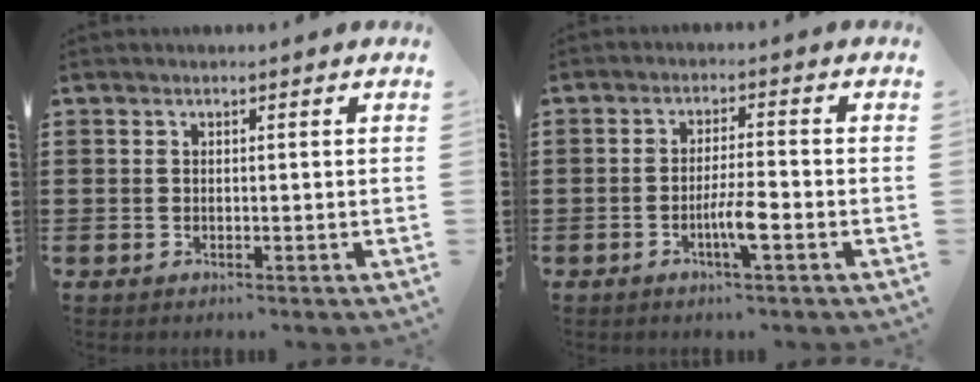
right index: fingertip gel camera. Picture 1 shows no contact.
{"total": 4.7, "force": [-1.9, 0.5, 4.2], "torque": [-0.086, -0.008, -0.037]}